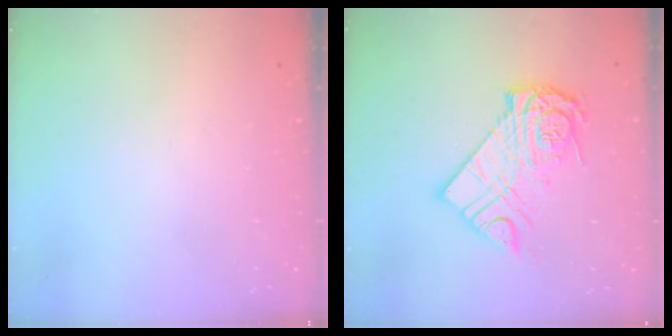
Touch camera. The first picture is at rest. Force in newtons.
{"total": 12.9, "press": 12.9, "slide": 1.0}